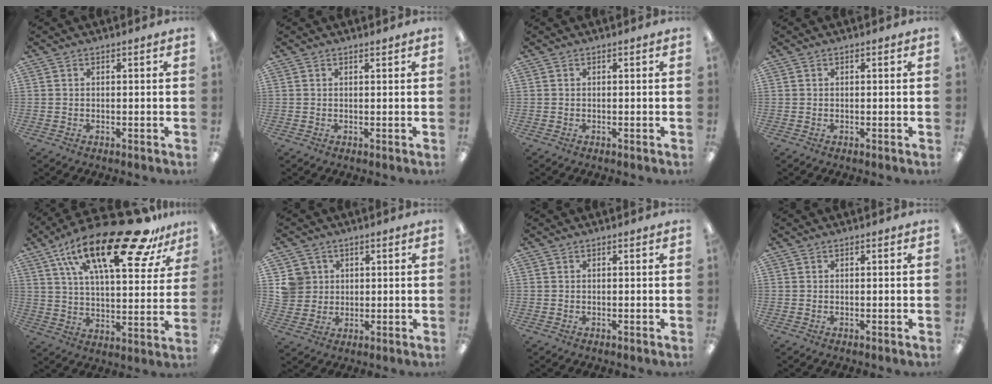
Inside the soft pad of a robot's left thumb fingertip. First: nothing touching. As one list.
[{"total": 0.6, "force": [0.6, 0.1, 0.2], "torque": [-0.004, -0.001, 0.012]}, {"total": 0.0}, {"total": 0.0}, {"total": 27.1, "force": [16.8, 9.7, 19.0], "torque": [-0.300, -0.093, 0.271]}, {"total": 6.4, "force": [1.8, 6.0, 1.0], "torque": [-0.024, 0.007, 0.038]}, {"total": 0.0}, {"total": 0.0}]